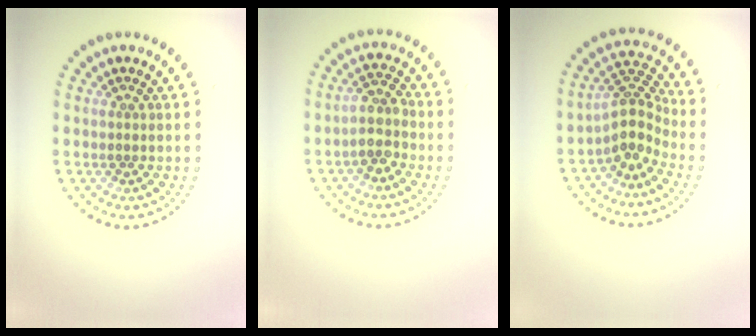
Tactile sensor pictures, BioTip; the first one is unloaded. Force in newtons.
{"total": 2.7, "press": 2.3, "slide": 1.5}
{"total": 3.6, "press": 2.6, "slide": 2.5}